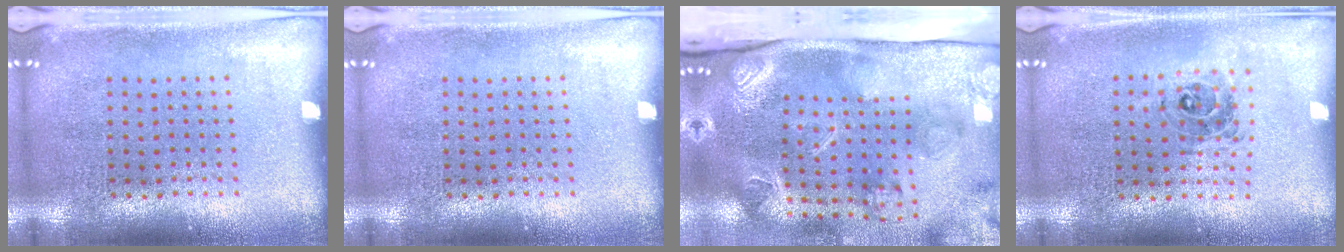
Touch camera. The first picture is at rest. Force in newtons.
{"total": 0.0}
{"total": 4.5, "press": 3.3, "slide": 3.0}
{"total": 0.7, "press": 0.7, "slide": 0.0}